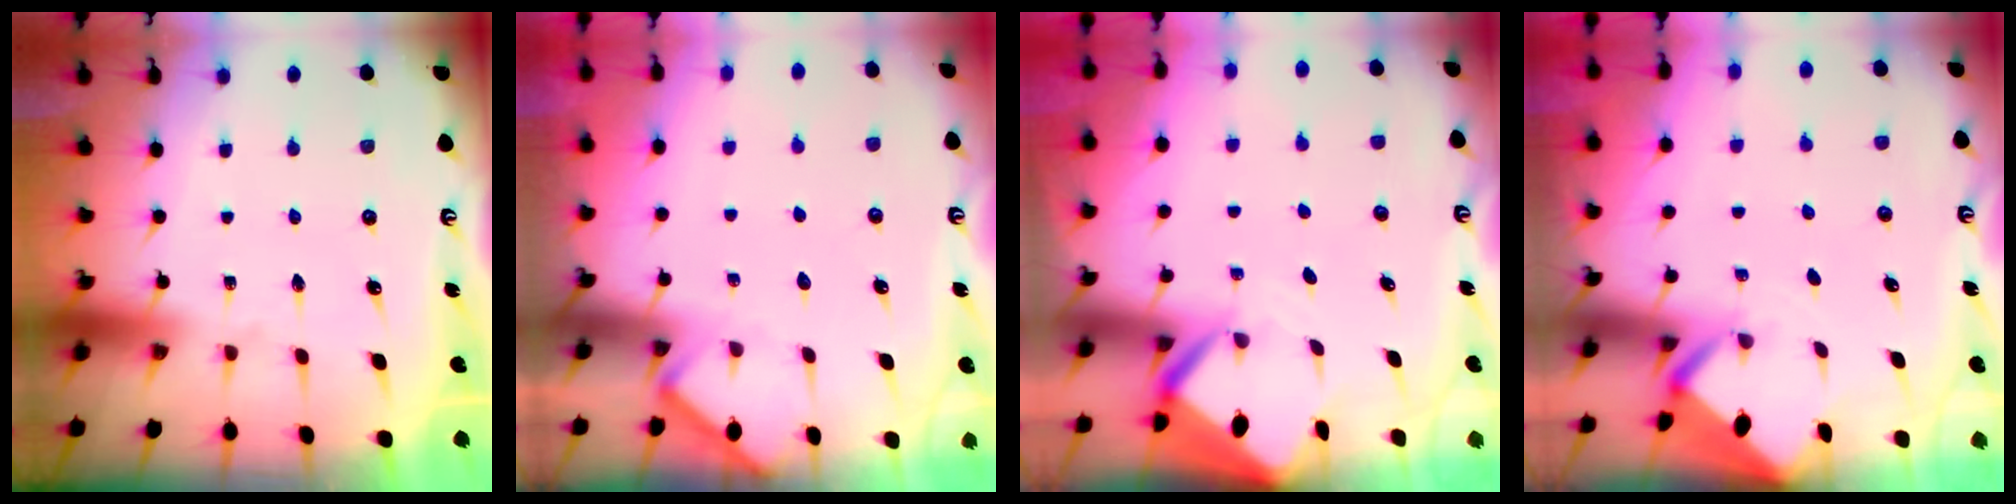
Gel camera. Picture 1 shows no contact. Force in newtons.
{"total": 4.8, "press": 4.8, "slide": 0.6}
{"total": 3.9, "press": 3.9, "slide": 0.3}
{"total": 1.9, "press": 1.9, "slide": 0.2}